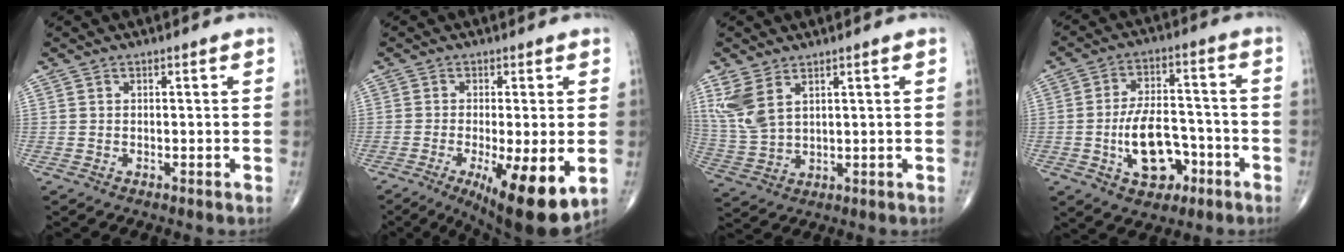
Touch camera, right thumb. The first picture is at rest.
{"total": 13.8, "force": [-4.1, 3.5, 12.6], "torque": [-0.175, -0.023, -0.054]}
{"total": 7.7, "force": [3.9, 3.7, 5.4], "torque": [-0.126, -0.009, 0.092]}
{"total": 11.9, "force": [-4.0, 7.0, 8.7], "torque": [-0.122, 0.034, -0.060]}